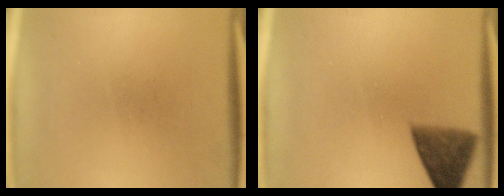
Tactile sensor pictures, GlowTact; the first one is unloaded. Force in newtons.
{"total": 7.4}